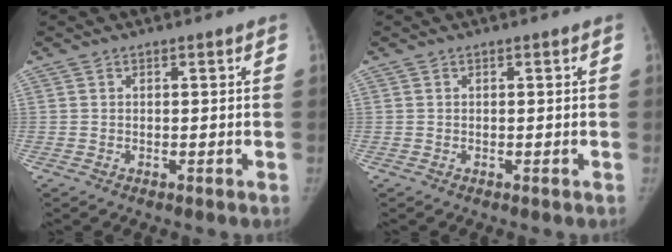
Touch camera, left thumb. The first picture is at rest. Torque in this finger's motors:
{"motor_torque": [-0.14, 0.09, 0.19, -0.11, 0.00]}